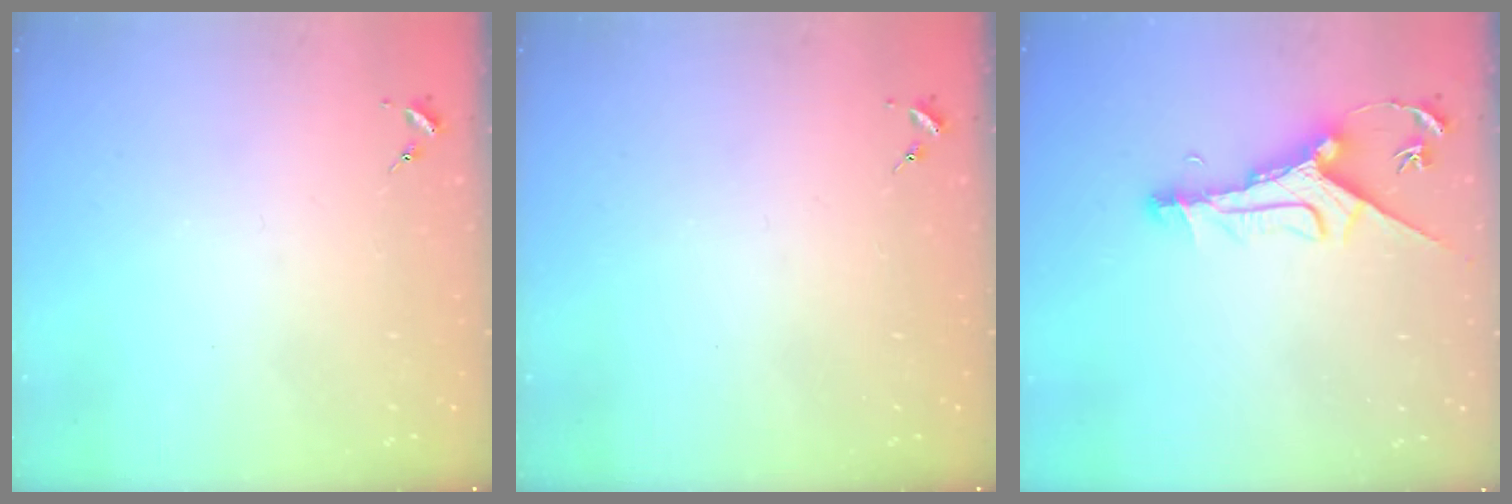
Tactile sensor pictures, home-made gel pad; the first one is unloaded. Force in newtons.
{"total": 0.0}
{"total": 12.3, "press": 12.2, "slide": 0.9}